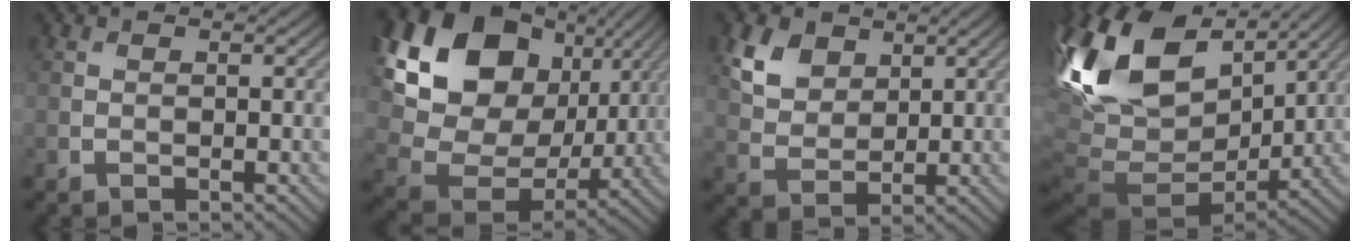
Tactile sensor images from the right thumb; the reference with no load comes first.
{"total": 22.4, "force": [8.6, 16.8, 12.1], "torque": [-0.321, 0.047, 0.179]}
{"total": 5.9, "force": [3.2, 4.0, 3.0], "torque": [-0.081, -0.001, 0.064]}
{"total": 19.7, "force": [4.9, 12.4, 14.5], "torque": [-0.311, 0.001, 0.107]}